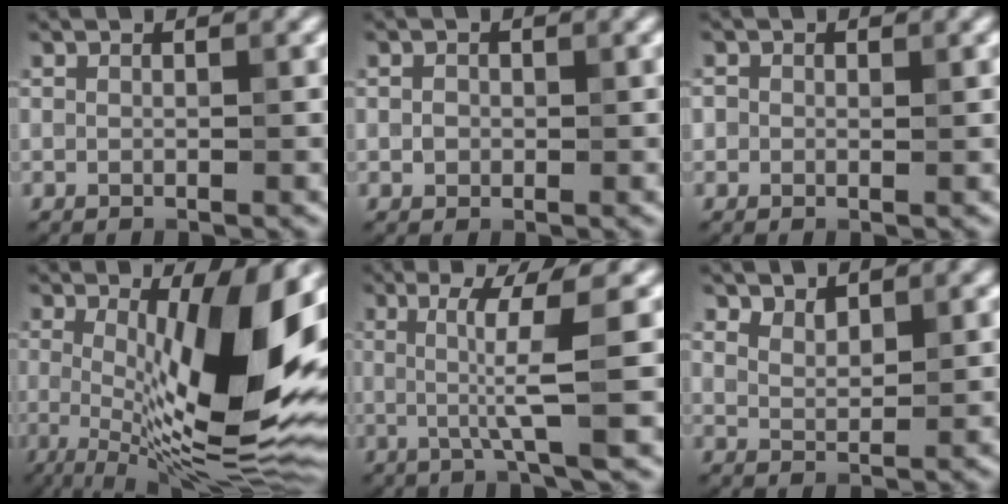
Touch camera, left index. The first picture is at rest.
{"total": 0.9, "force": [0.0, 0.8, 0.3], "torque": [-0.004, -0.002, -0.003]}
{"total": 1.0, "force": [0.3, 0.9, 0.4], "torque": [0.000, -0.002, 0.000]}
{"total": 13.5, "force": [1.1, 3.7, 12.9], "torque": [-0.184, -0.007, 0.018]}
{"total": 5.9, "force": [0.7, 0.6, 5.9], "torque": [-0.100, 0.001, 0.015]}
{"total": 2.4, "force": [2.0, 1.0, 0.8], "torque": [-0.016, -0.007, 0.036]}